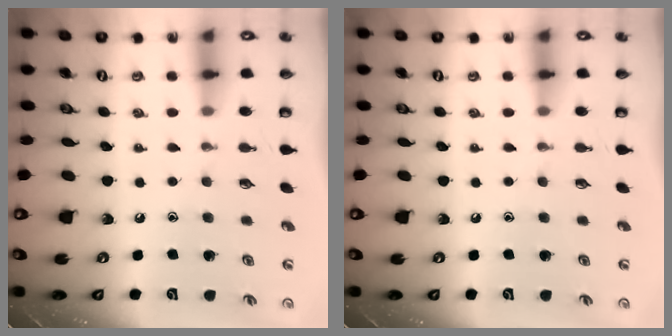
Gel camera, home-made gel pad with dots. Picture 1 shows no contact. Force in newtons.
{"total": 0.0}